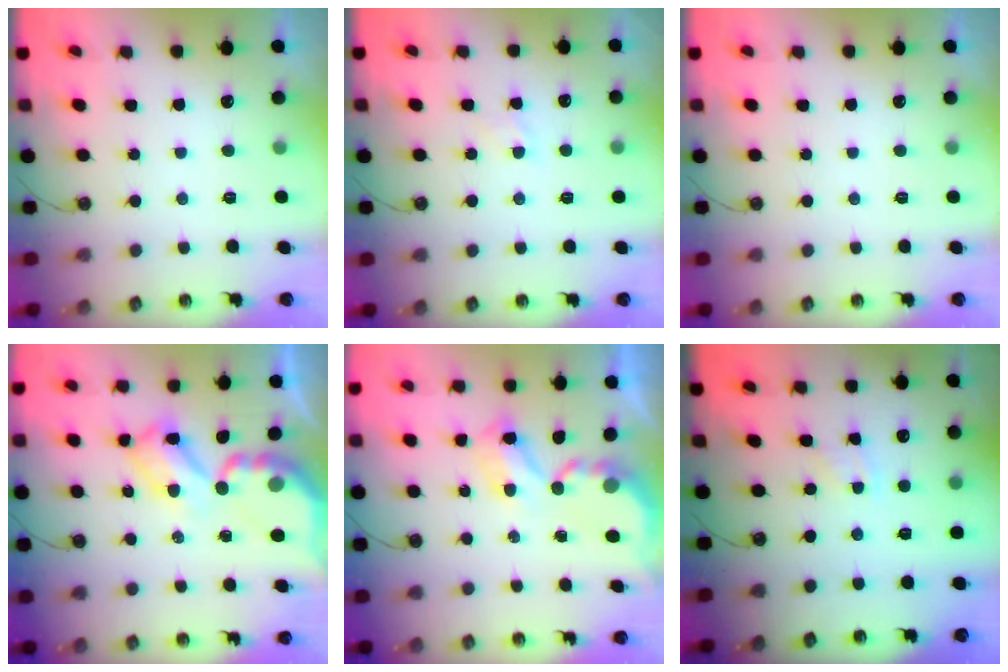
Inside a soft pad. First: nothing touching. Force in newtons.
{"total": 3.9, "press": 3.9, "slide": 0.6}
{"total": 0.0}
{"total": 8.6, "press": 8.6, "slide": 0.6}
{"total": 5.2, "press": 5.1, "slide": 0.4}
{"total": 2.0, "press": 2.0, "slide": 0.4}